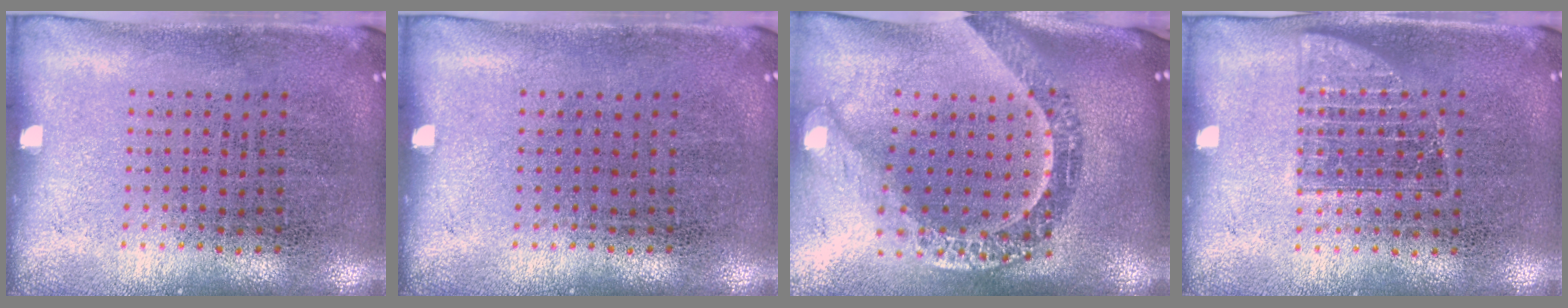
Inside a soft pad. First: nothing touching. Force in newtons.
{"total": 0.0}
{"total": 3.1, "press": 2.3, "slide": 2.0}
{"total": 1.0, "press": 0.9, "slide": 0.4}